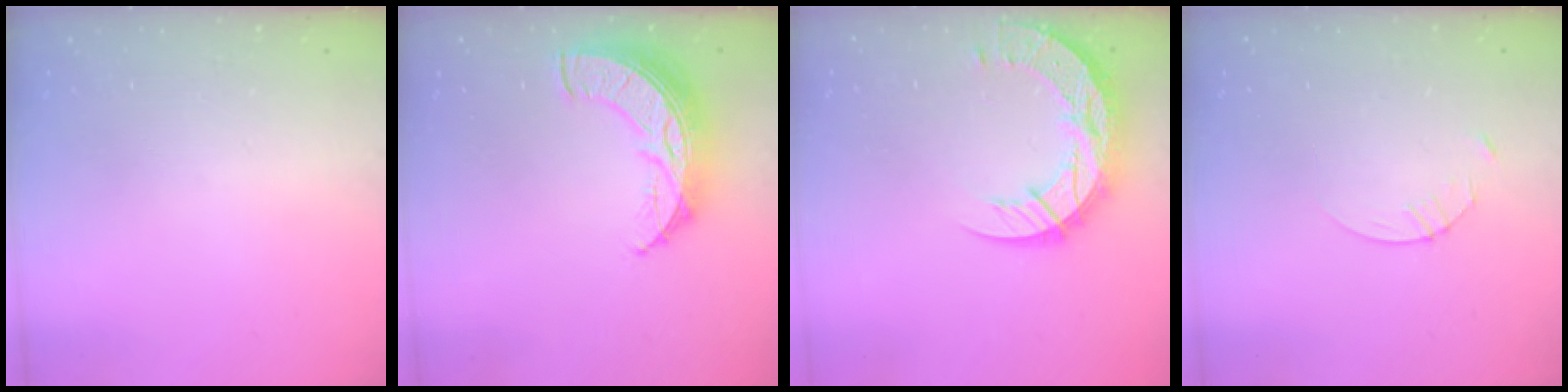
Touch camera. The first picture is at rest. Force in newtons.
{"total": 13.7, "press": 13.7, "slide": 1.0}
{"total": 14.5, "press": 14.5, "slide": 1.3}
{"total": 2.9, "press": 2.9, "slide": 0.4}